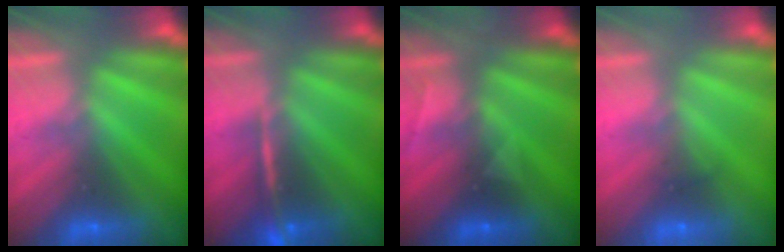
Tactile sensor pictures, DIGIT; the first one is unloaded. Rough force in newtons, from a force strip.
{"total": 2.4}
{"total": 2.9}
{"total": 2.0}